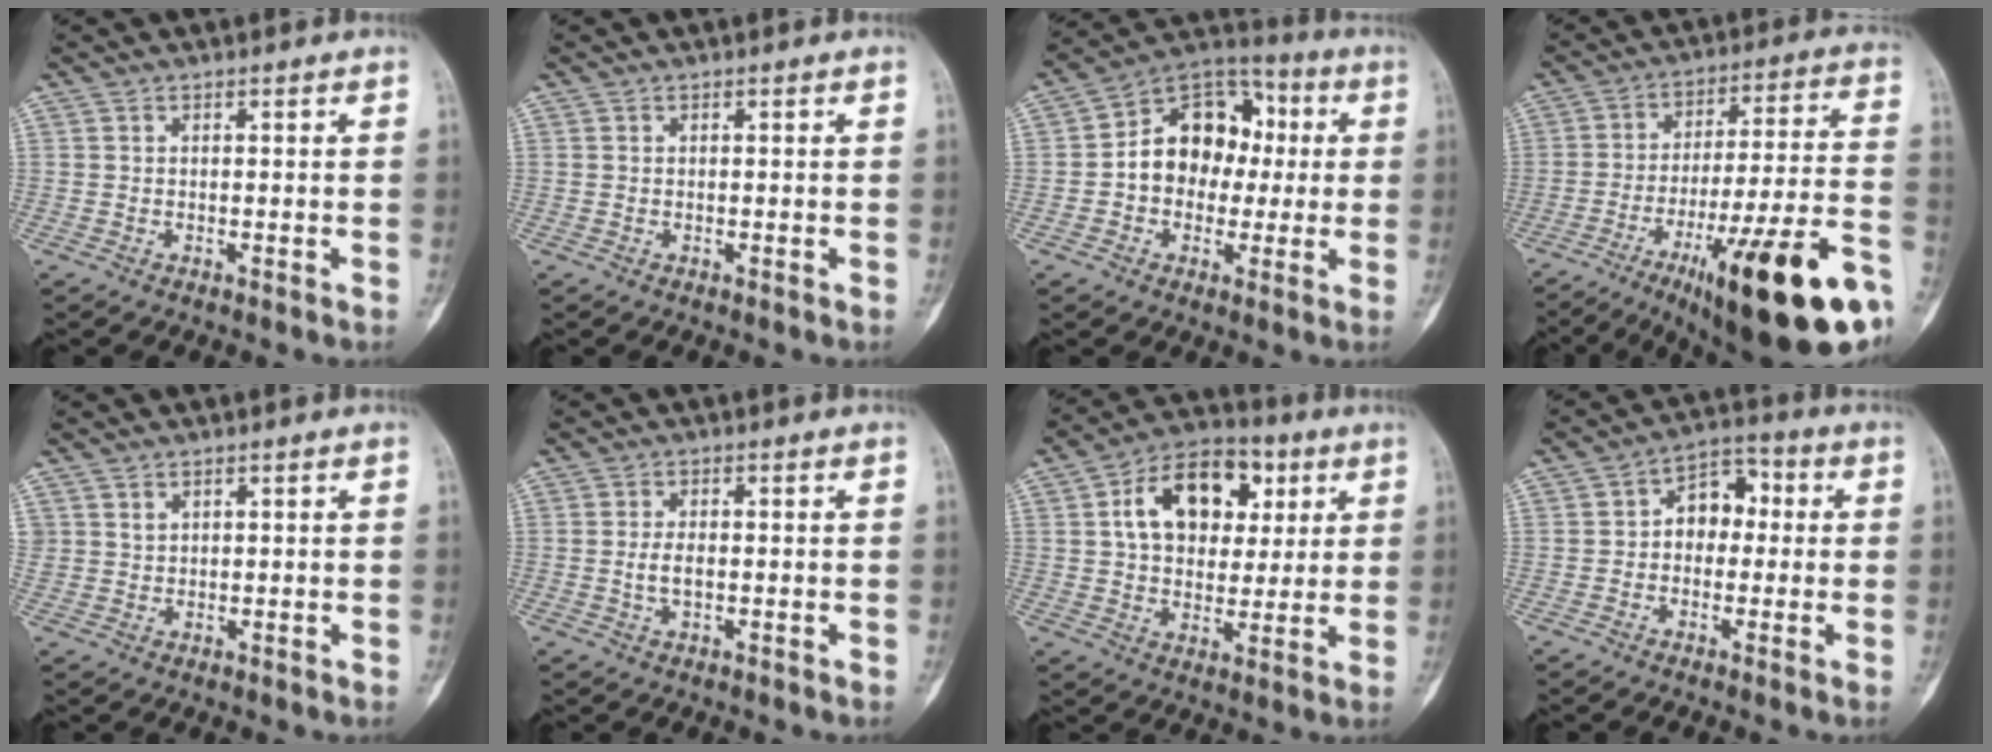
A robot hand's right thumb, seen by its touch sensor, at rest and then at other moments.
{"total": 0.0}
{"total": 14.6, "force": [0.3, 11.5, 8.9], "torque": [-0.092, 0.038, -0.007]}
{"total": 28.2, "force": [-14.0, 5.7, 23.8], "torque": [-0.294, 0.053, -0.207]}
{"total": 1.4, "force": [0.8, 1.1, 0.2], "torque": [0.007, -0.005, 0.014]}
{"total": 2.9, "force": [-0.3, 1.4, 2.5], "torque": [-0.044, 0.003, -0.008]}
{"total": 16.1, "force": [4.7, 11.0, 10.8], "torque": [-0.138, 0.006, 0.072]}
{"total": 7.8, "force": [0.4, 5.6, 5.4], "torque": [-0.048, 0.031, -0.007]}